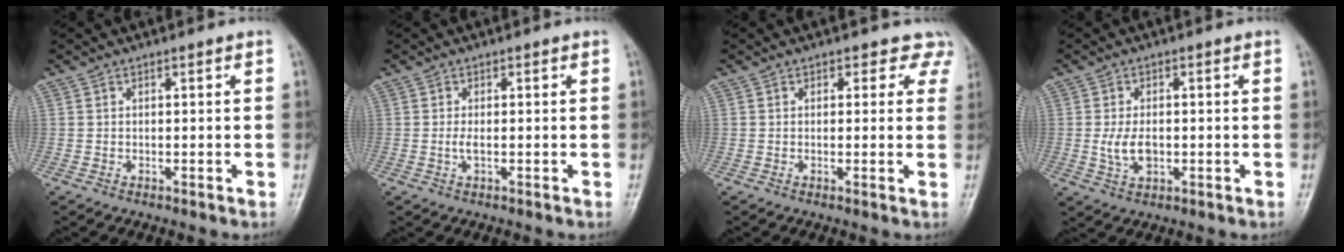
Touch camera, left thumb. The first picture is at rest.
{"total": 1.4, "force": [-0.1, 0.5, 1.3], "torque": [-0.029, -0.003, -0.003]}
{"total": 3.9, "force": [2.9, 2.6, 0.1], "torque": [0.038, -0.012, 0.007]}
{"total": 4.8, "force": [-0.5, 2.9, 3.7], "torque": [-0.073, -0.004, -0.008]}